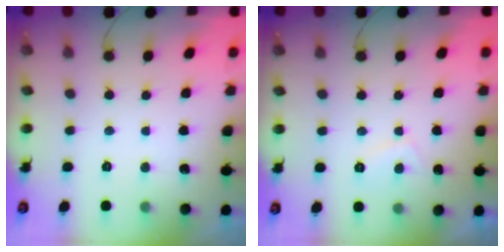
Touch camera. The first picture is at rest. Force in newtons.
{"total": 2.0, "press": 1.9, "slide": 0.7}